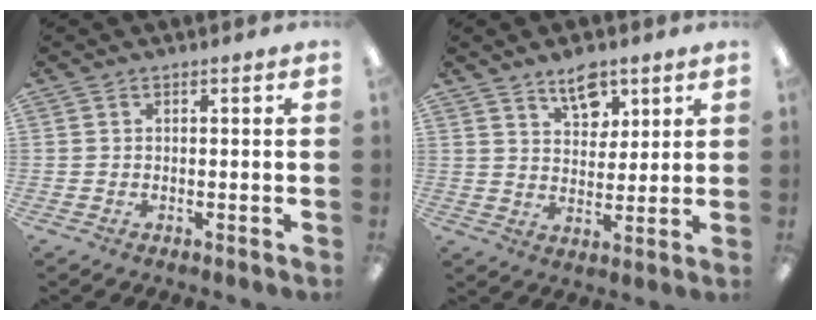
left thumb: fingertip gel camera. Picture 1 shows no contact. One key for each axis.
{"total": 8.1, "fx": 5.6, "fy": 4.5, "fz": 3.8, "tx": -0.043, "ty": -0.028, "tz": 0.096}